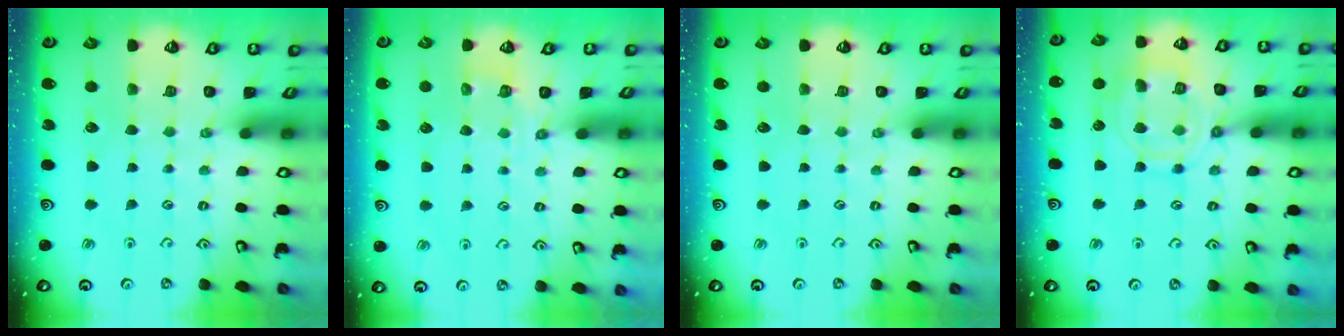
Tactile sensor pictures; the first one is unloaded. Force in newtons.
{"total": 2.1, "press": 1.0, "slide": 1.9}
{"total": 0.0}
{"total": 12.7, "press": 12.6, "slide": 1.3}